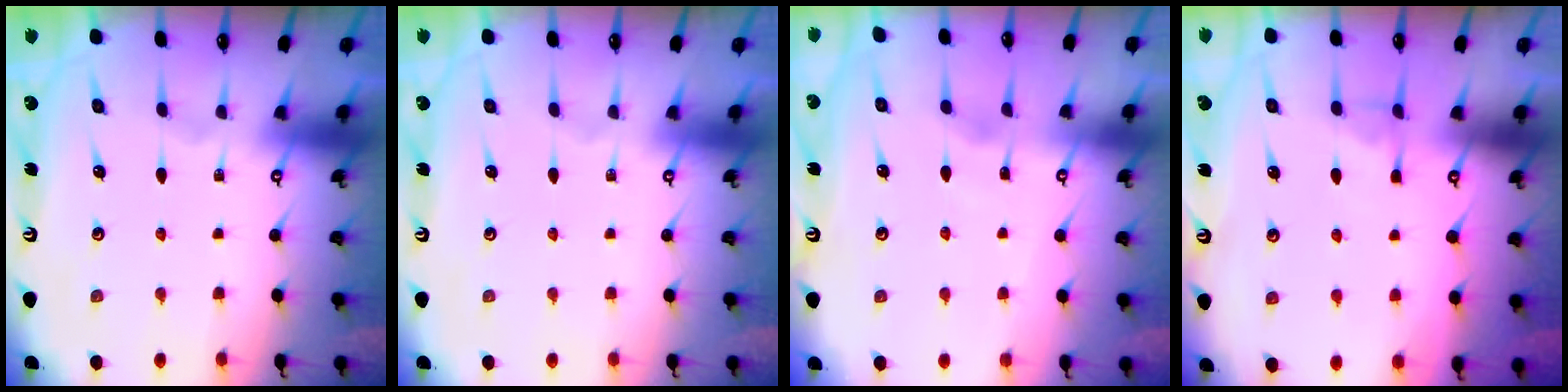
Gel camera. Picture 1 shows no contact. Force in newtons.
{"total": 0.0}
{"total": 2.3, "press": 2.3, "slide": 0.3}
{"total": 3.8, "press": 3.8, "slide": 0.6}